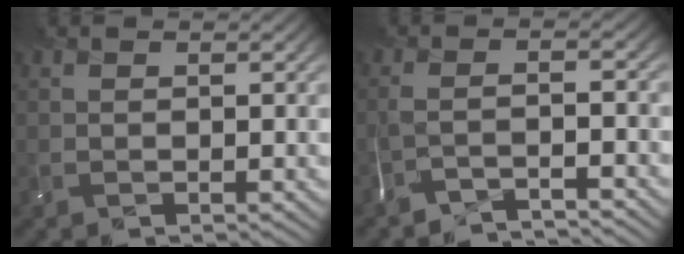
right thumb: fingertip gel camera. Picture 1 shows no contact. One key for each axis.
{"total": 3.7, "fx": -3.6, "fy": -0.5, "fz": 0.8, "tx": 0.008, "ty": -0.001, "tz": -0.077}